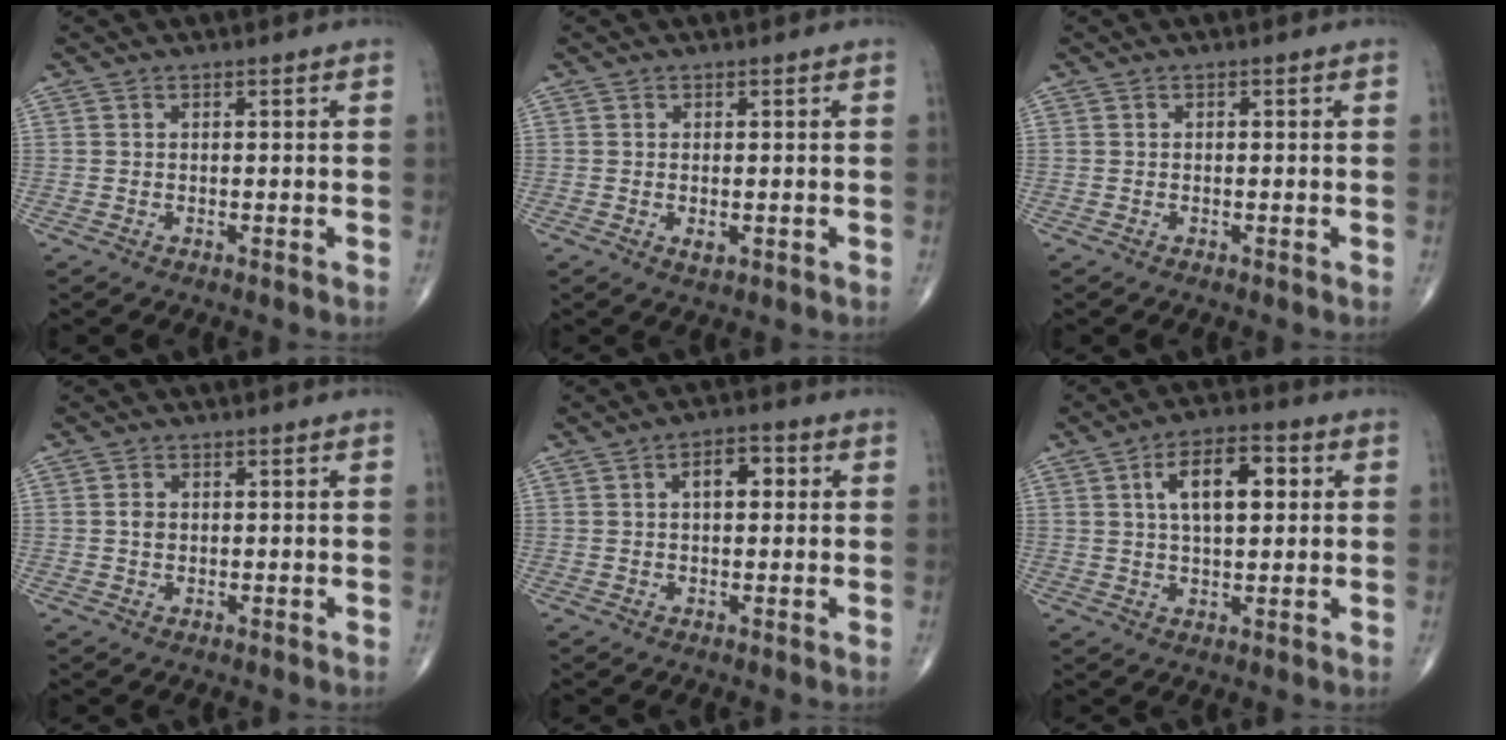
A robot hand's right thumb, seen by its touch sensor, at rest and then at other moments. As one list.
[{"total": 1.7, "force": [-0.4, 0.8, 1.5], "torque": [-0.023, -0.004, -0.004]}, {"total": 0.0}, {"total": 1.8, "force": [0.2, 1.4, 1.1], "torque": [-0.016, 0.002, 0.004]}, {"total": 5.2, "force": [1.2, 2.8, 4.1], "torque": [-0.051, 0.012, 0.012]}, {"total": 10.3, "force": [2.6, 5.0, 8.6], "torque": [-0.128, 0.010, 0.038]}]